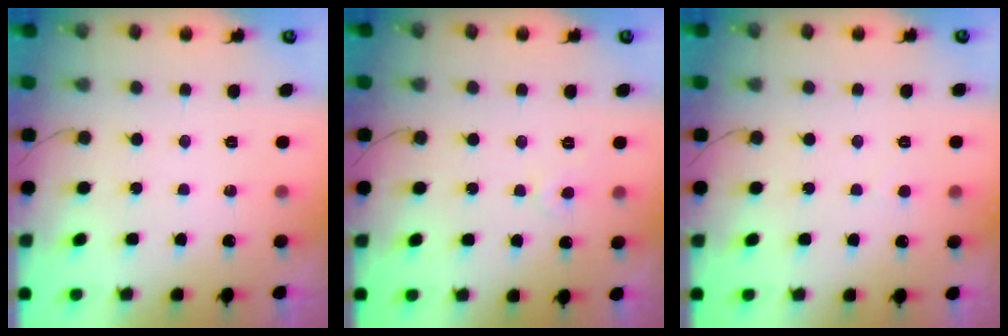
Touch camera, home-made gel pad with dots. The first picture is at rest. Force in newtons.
{"total": 4.2, "press": 4.1, "slide": 0.4}
{"total": 2.5, "press": 2.5, "slide": 0.2}